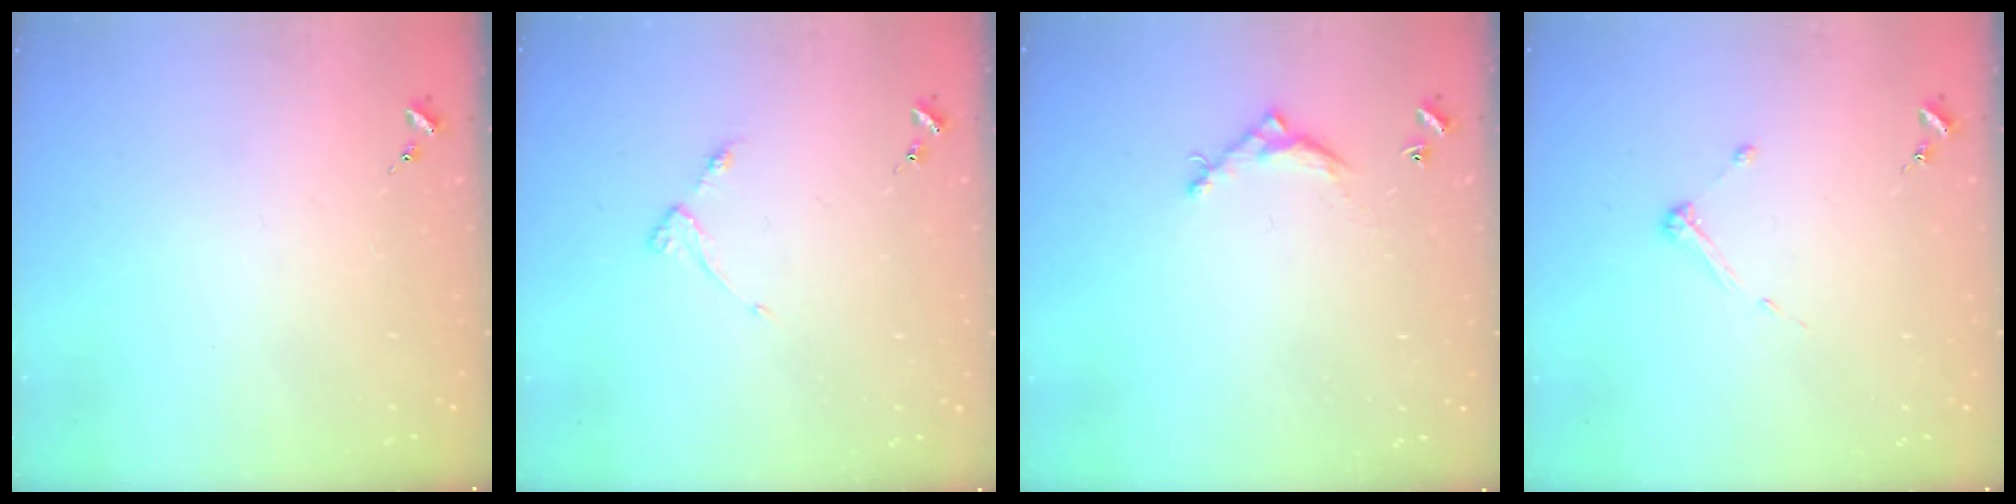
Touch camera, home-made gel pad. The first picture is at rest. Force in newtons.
{"total": 4.0, "press": 3.9, "slide": 0.5}
{"total": 5.5, "press": 5.5, "slide": 0.3}
{"total": 3.2, "press": 3.2, "slide": 0.4}